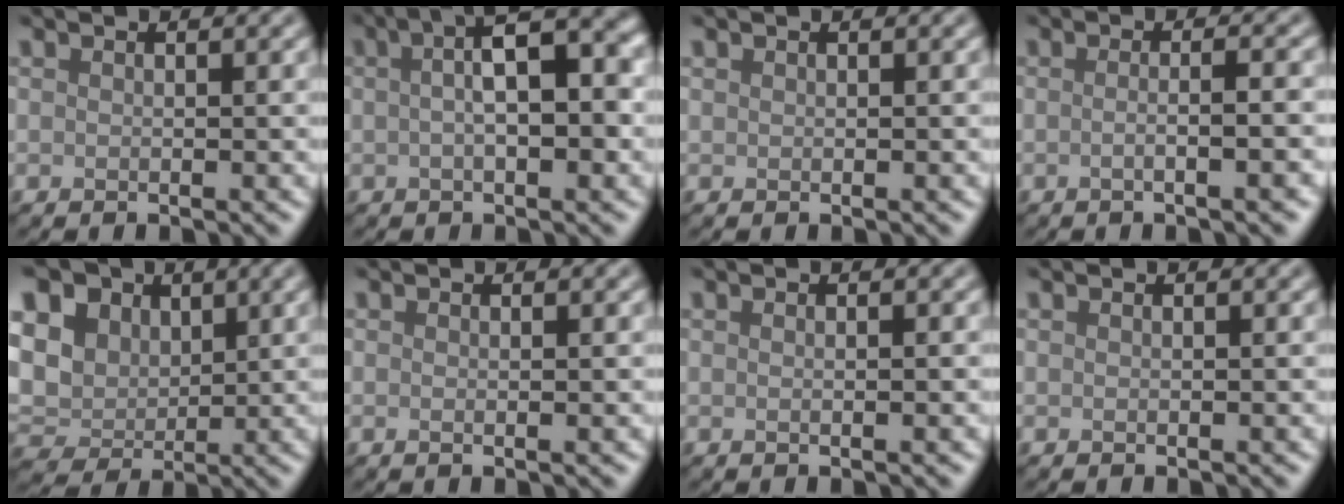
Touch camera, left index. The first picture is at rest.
{"total": 7.3, "force": [1.2, 2.5, 6.7], "torque": [-0.096, 0.021, 0.010]}
{"total": 0.0}
{"total": 4.2, "force": [-0.3, 1.6, 3.9], "torque": [-0.018, 0.004, -0.020]}
{"total": 12.2, "force": [4.8, 9.5, 6.1], "torque": [-0.151, 0.027, 0.083]}
{"total": 0.7, "force": [0.0, 0.1, 0.7], "torque": [-0.009, -0.002, -0.001]}
{"total": 0.9, "force": [0.0, 0.2, 0.9], "torque": [-0.012, -0.002, -0.001]}
{"total": 0.0}